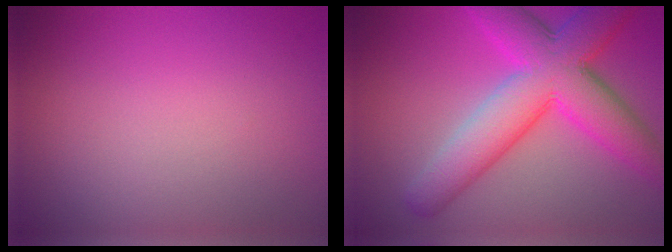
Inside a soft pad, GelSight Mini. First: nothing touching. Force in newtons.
{"total": 9.8, "press": 9.8, "slide": 0.4}